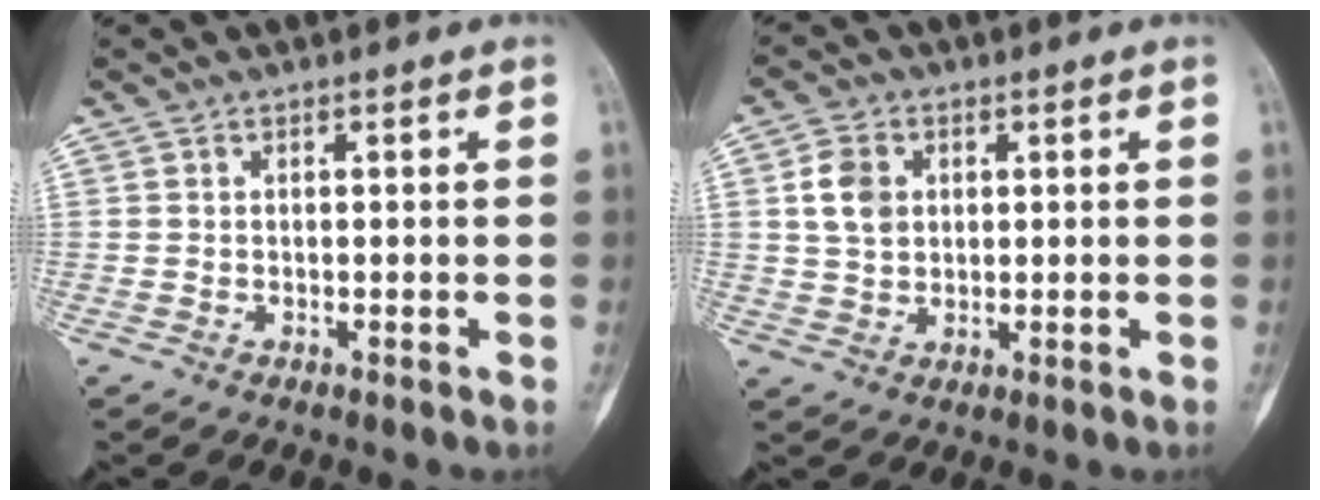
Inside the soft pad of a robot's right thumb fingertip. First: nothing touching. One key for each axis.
{"total": 6.1, "fx": 1.4, "fy": 4.8, "fz": 3.6, "tx": -0.051, "ty": -0.001, "tz": 0.024}